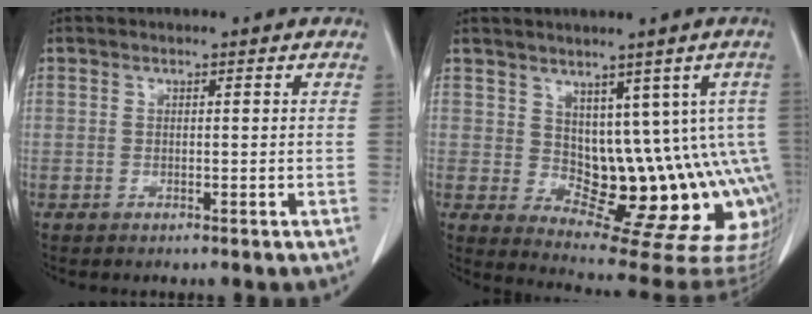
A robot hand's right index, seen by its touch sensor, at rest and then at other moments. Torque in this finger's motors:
{"motor_torque": [1.63, -0.16, 0.38, 0.07]}